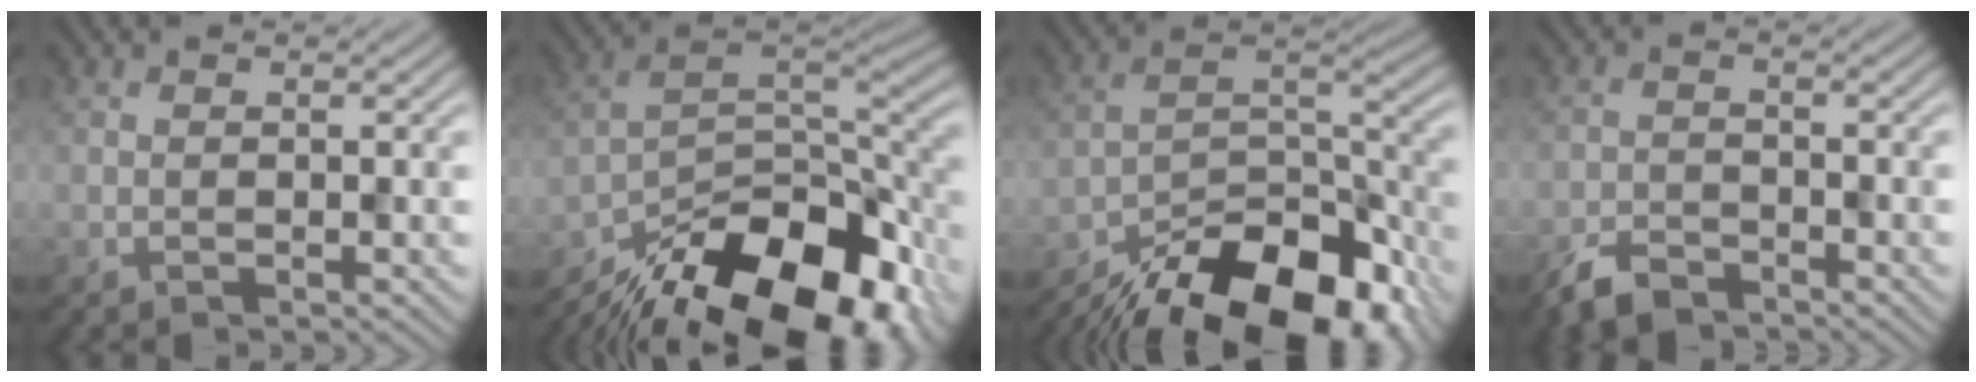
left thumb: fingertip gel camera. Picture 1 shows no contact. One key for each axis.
{"total": 19.0, "fx": -13.7, "fy": 7.4, "fz": 10.9, "tx": -0.202, "ty": -0.031, "tz": -0.213}
{"total": 18.1, "fx": -14.1, "fy": 6.5, "fz": 9.3, "tx": -0.187, "ty": -0.028, "tz": -0.208}
{"total": 4.2, "fx": -3.5, "fy": 1.6, "fz": 1.7, "tx": -0.031, "ty": -0.005, "tz": -0.076}